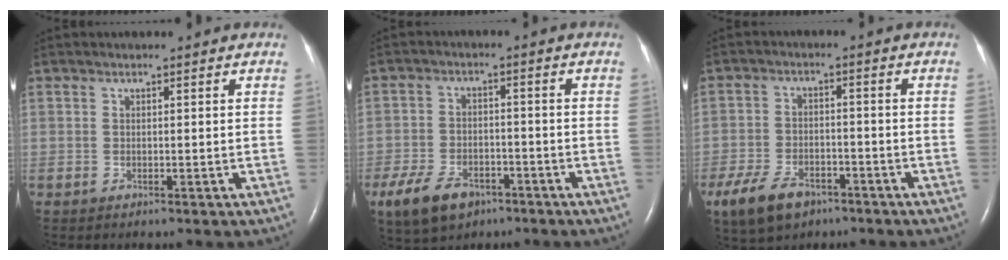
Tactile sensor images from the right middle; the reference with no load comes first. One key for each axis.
{"total": 9.9, "fx": -6.0, "fy": 5.8, "fz": 5.3, "tx": -0.113, "ty": -0.004, "tz": -0.099}
{"total": 10.3, "fx": -6.4, "fy": 5.9, "fz": 5.4, "tx": -0.121, "ty": -0.007, "tz": -0.108}